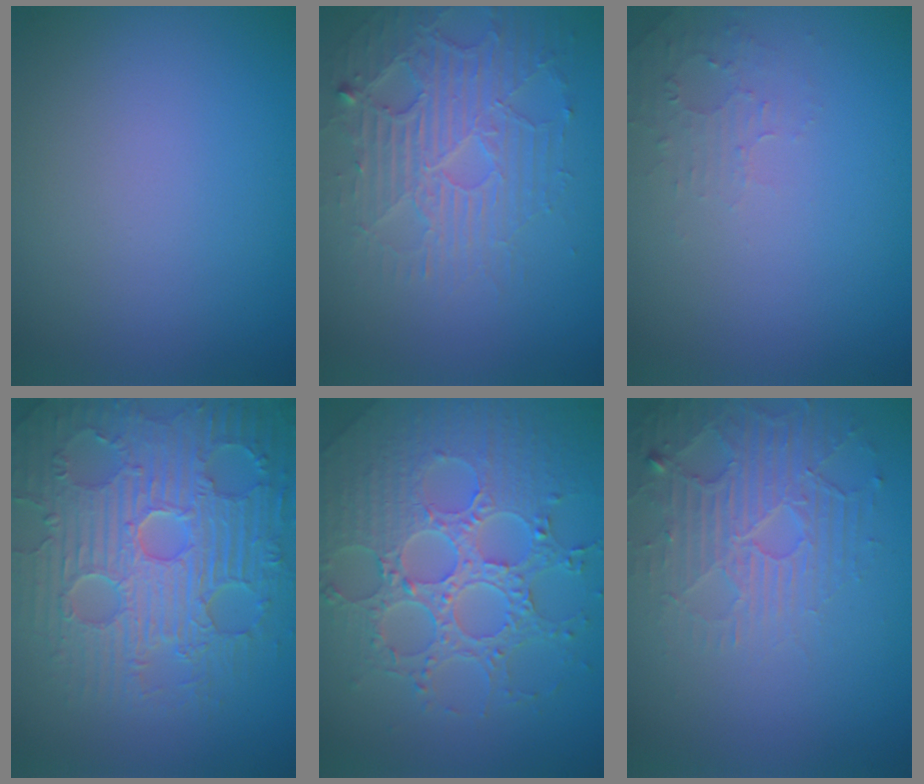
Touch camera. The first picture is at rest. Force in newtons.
{"total": 4.6, "press": 4.0, "slide": 2.2}
{"total": 1.6, "press": 1.6, "slide": 0.4}
{"total": 9.3, "press": 6.8, "slide": 6.4}
{"total": 8.2, "press": 6.0, "slide": 5.6}
{"total": 5.0, "press": 3.4, "slide": 3.6}